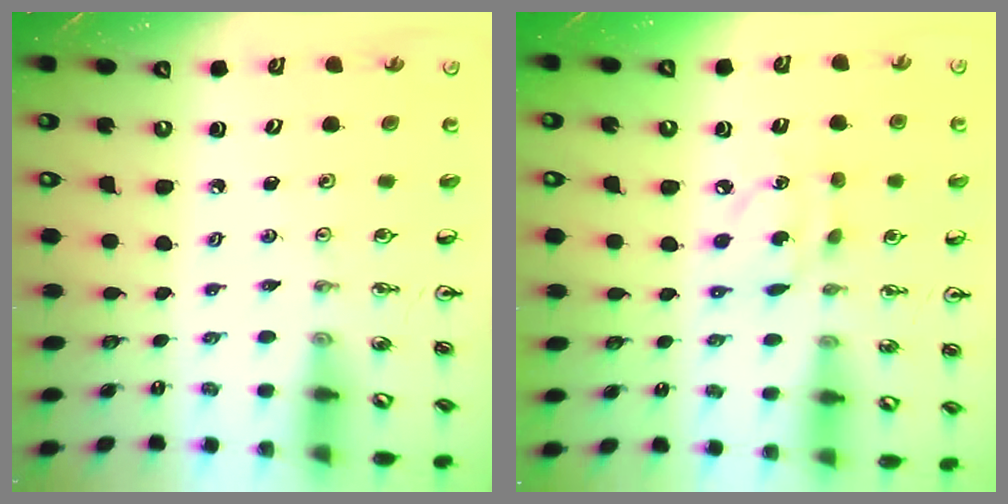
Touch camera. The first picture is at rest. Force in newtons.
{"total": 6.7, "press": 6.7, "slide": 0.1}